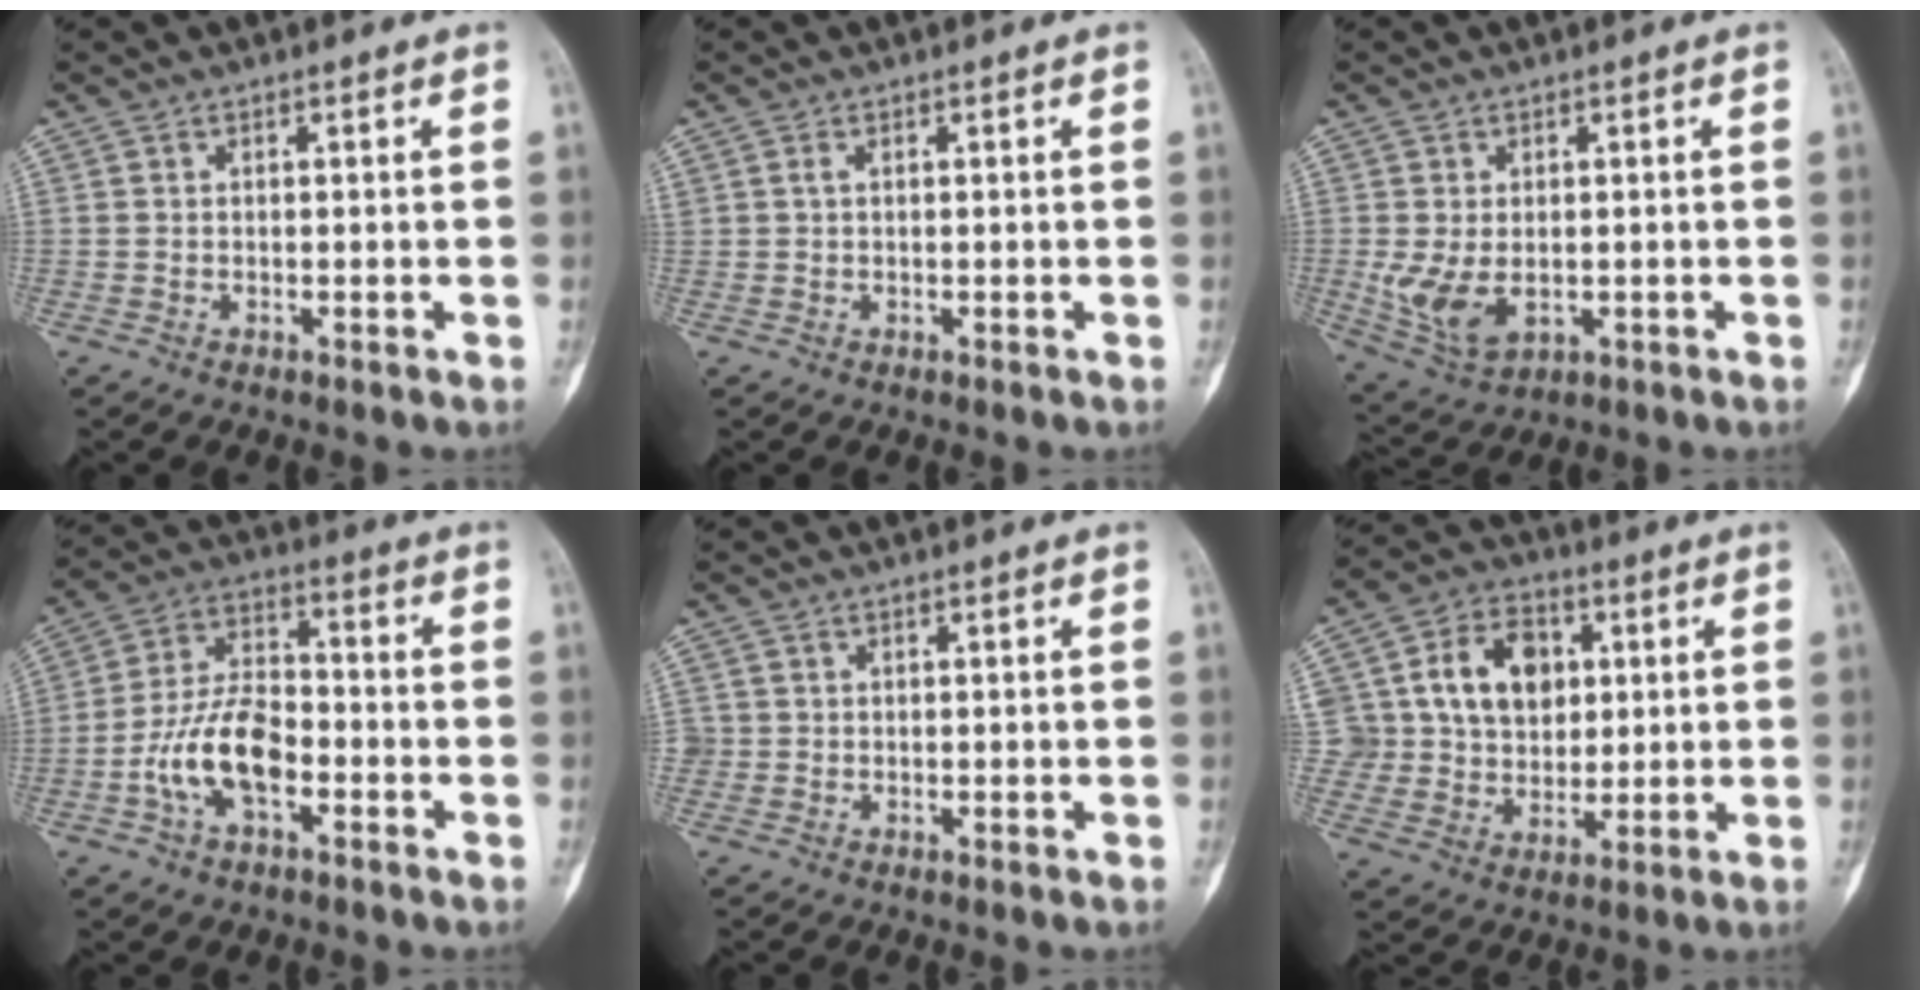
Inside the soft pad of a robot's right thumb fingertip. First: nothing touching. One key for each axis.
{"total": 0.7, "fx": 0.2, "fy": 0.3, "fz": 0.5, "tx": -0.013, "ty": 0.004, "tz": 0.006}
{"total": 7.8, "fx": -0.8, "fy": 5.0, "fz": 5.9, "tx": -0.116, "ty": -0.010, "tz": 0.000}
{"total": 12.0, "fx": -4.0, "fy": 6.4, "fz": 9.3, "tx": -0.170, "ty": 0.040, "tz": -0.079}
{"total": 1.1, "fx": -0.2, "fy": 1.1, "fz": 0.0, "tx": 0.007, "ty": 0.006, "tz": -0.005}
{"total": 15.3, "fx": 3.7, "fy": 12.4, "fz": 8.2, "tx": -0.100, "ty": 0.010, "tz": 0.071}